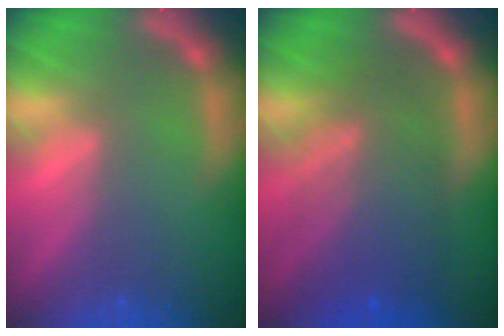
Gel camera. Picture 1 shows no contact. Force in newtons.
{"total": 8.1}